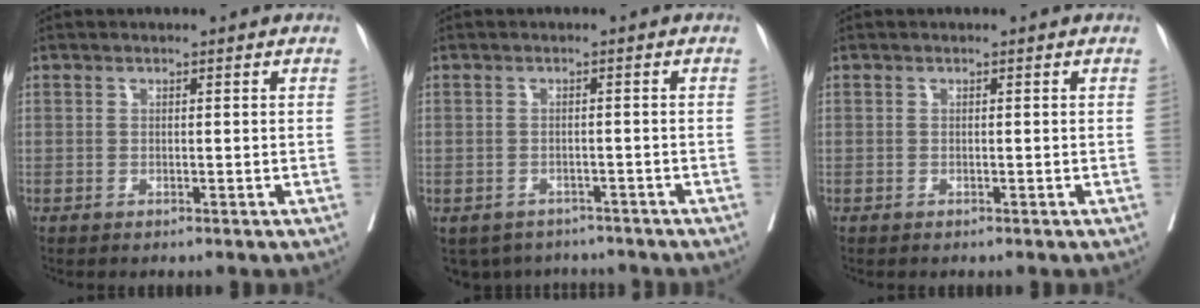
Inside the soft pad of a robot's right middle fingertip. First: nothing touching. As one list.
[{"total": 6.0, "force": [-5.2, 3.0, 0.6], "torque": [0.003, 0.006, -0.065]}, {"total": 0.0}]